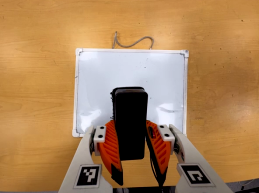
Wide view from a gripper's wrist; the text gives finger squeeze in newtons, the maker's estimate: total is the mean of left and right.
{"total": 5.6, "left": 4.9, "right": 6.3}